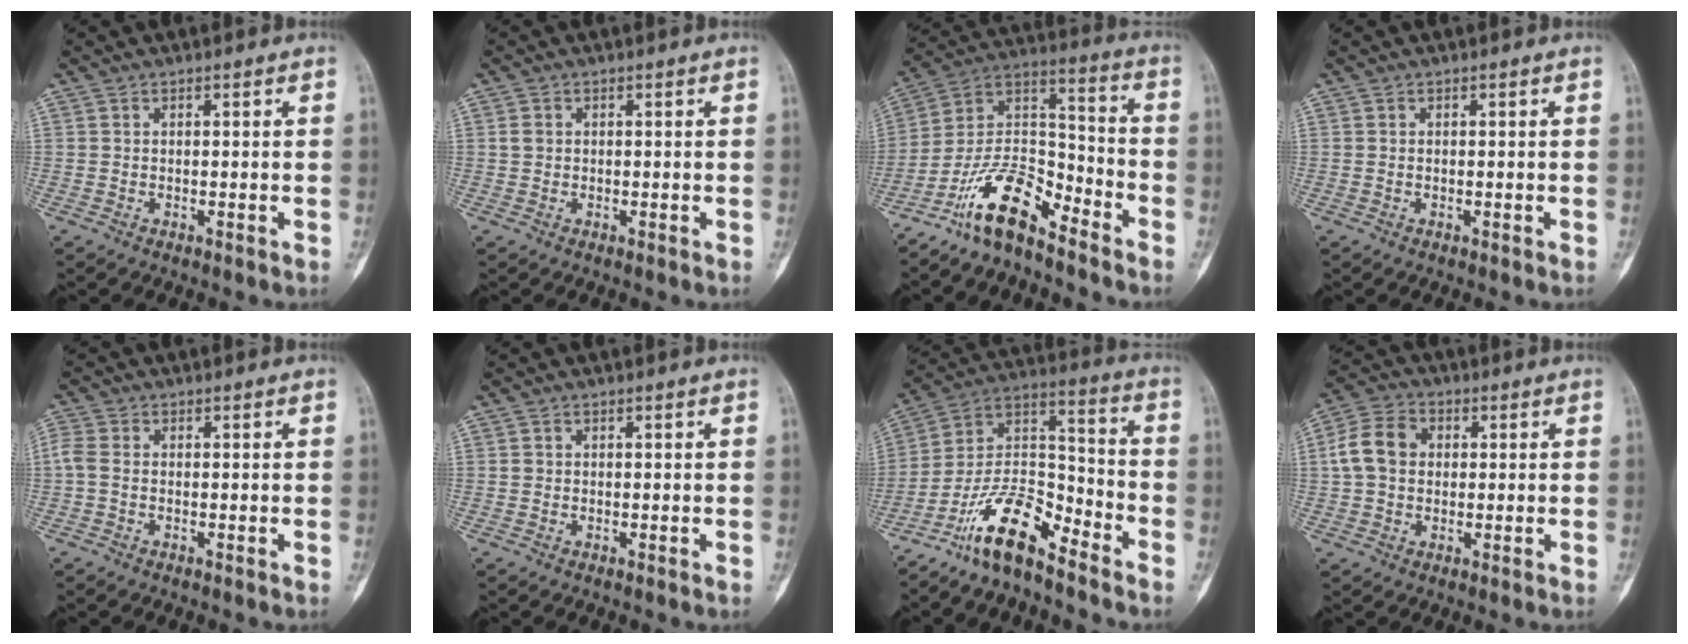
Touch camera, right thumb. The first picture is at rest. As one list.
[{"total": 1.4, "force": [0.2, 1.2, 0.6], "torque": [-0.010, 0.003, 0.005]}, {"total": 13.3, "force": [-10.0, 4.5, 7.5], "torque": [-0.130, 0.091, -0.195]}, {"total": 0.0}, {"total": 2.7, "force": [-0.2, 1.8, 2.1], "torque": [-0.057, 0.002, -0.014]}, {"total": 0.6, "force": [0.0, 0.6, 0.2], "torque": [0.000, 0.002, 0.001]}, {"total": 13.7, "force": [-10.3, 4.2, 8.0], "torque": [-0.140, 0.091, -0.198]}, {"total": 8.3, "force": [0.8, 6.5, 5.1], "torque": [-0.089, 0.021, 0.007]}]